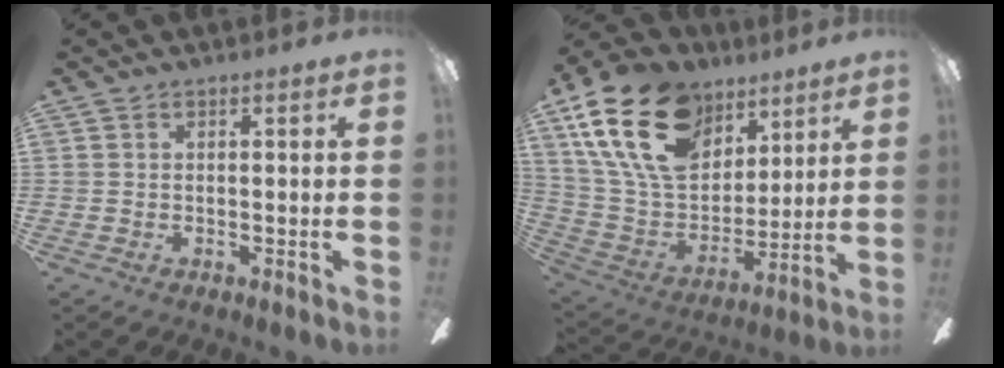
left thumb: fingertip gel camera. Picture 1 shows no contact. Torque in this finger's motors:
{"motor_torque": [0.59, 0.75, 1.65, -1.12, 0.57]}